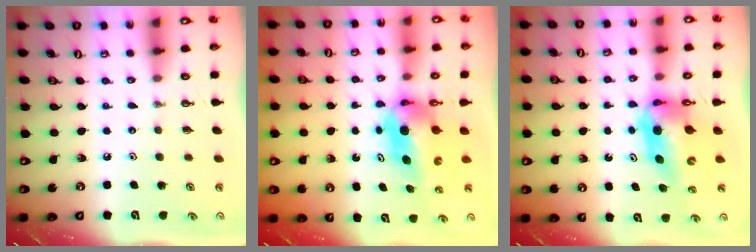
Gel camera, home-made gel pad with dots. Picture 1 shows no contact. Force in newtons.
{"total": 5.6, "press": 5.6, "slide": 0.3}
{"total": 8.2, "press": 8.1, "slide": 0.8}